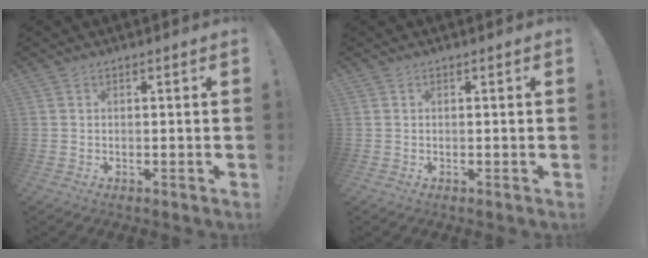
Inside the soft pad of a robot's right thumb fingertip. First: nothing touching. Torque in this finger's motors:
{"motor_torque": [0.01, 0.01, 0.07, -0.09, -0.01]}